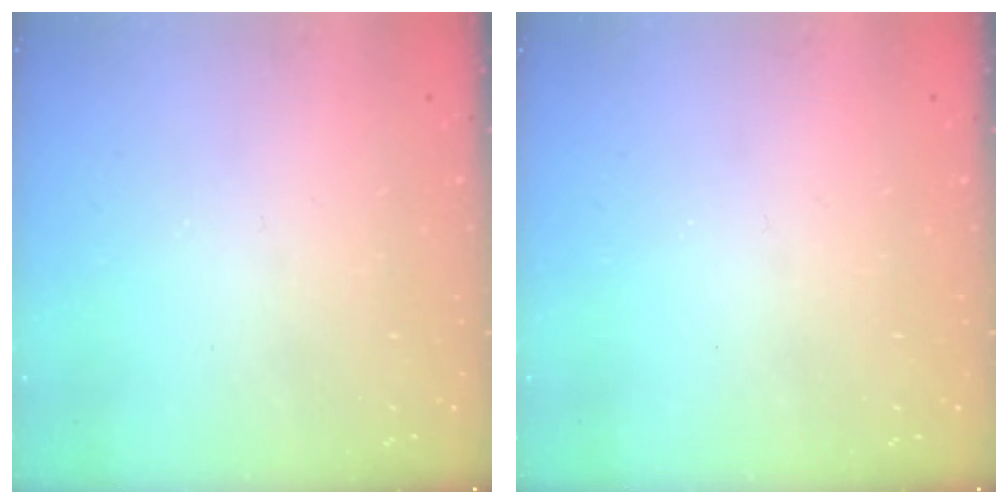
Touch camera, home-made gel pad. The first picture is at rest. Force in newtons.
{"total": 0.0}